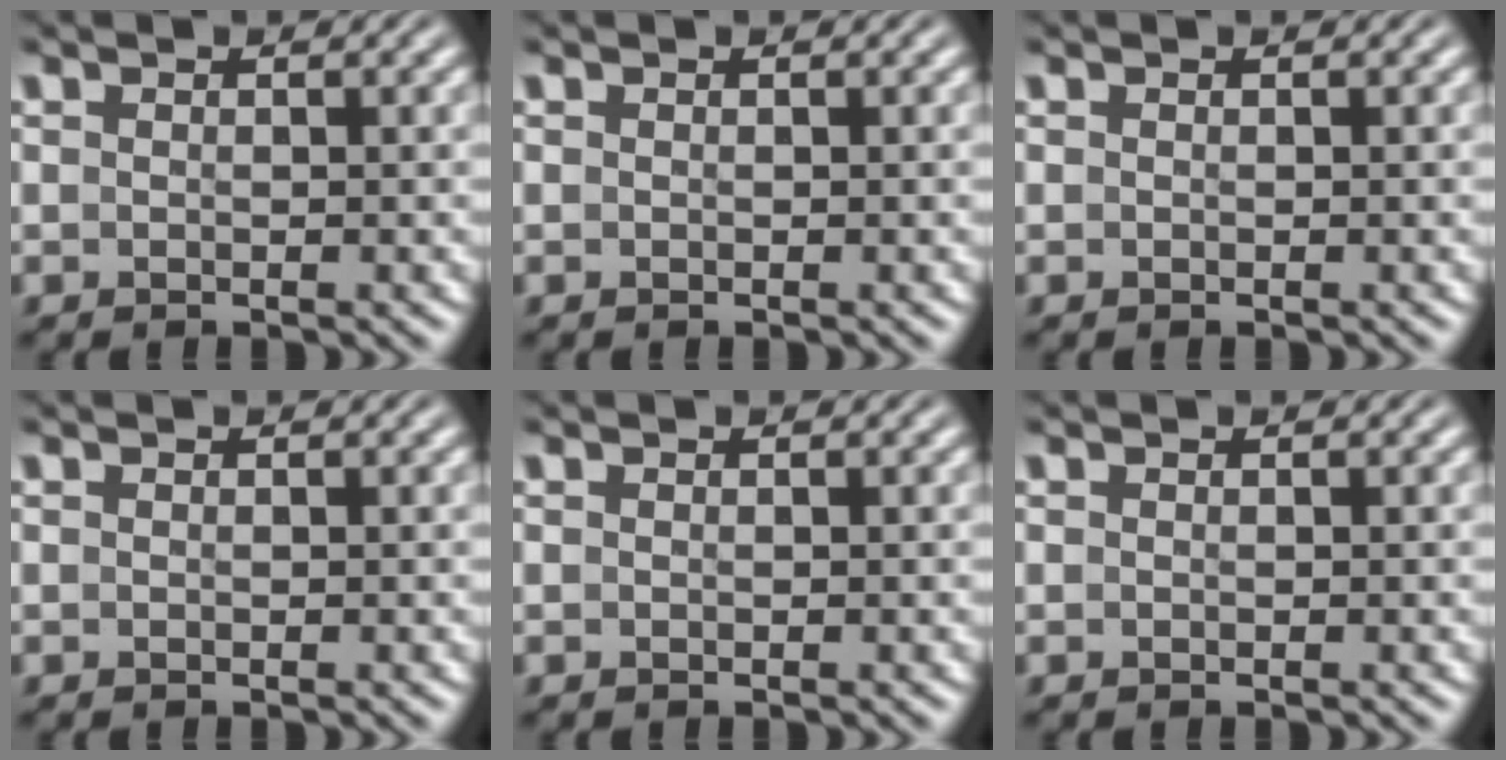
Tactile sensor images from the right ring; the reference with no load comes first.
{"total": 0.0}
{"total": 0.0}
{"total": 0.0}
{"total": 0.0}
{"total": 0.0}